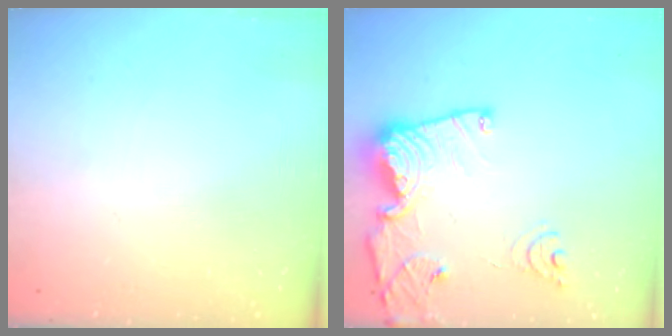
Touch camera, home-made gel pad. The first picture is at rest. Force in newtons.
{"total": 16.7, "press": 16.6, "slide": 1.6}